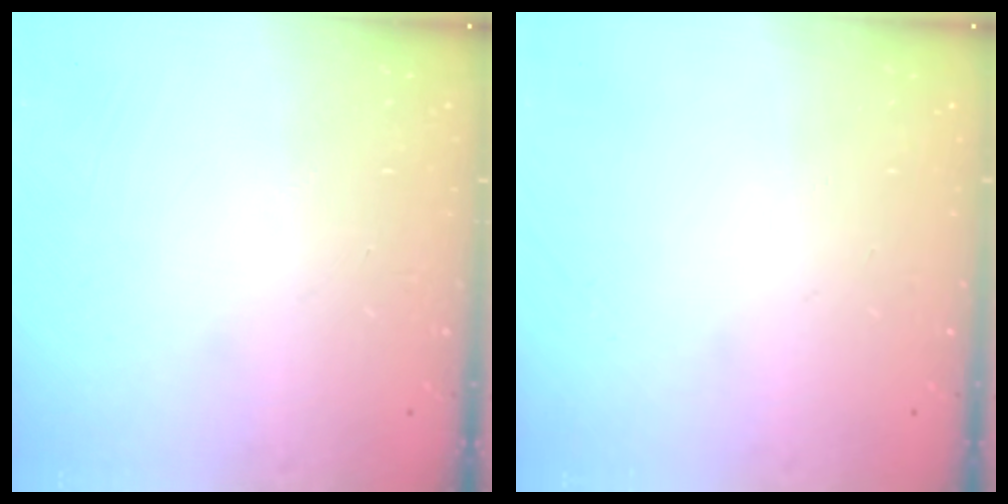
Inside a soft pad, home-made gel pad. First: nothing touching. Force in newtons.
{"total": 0.0}